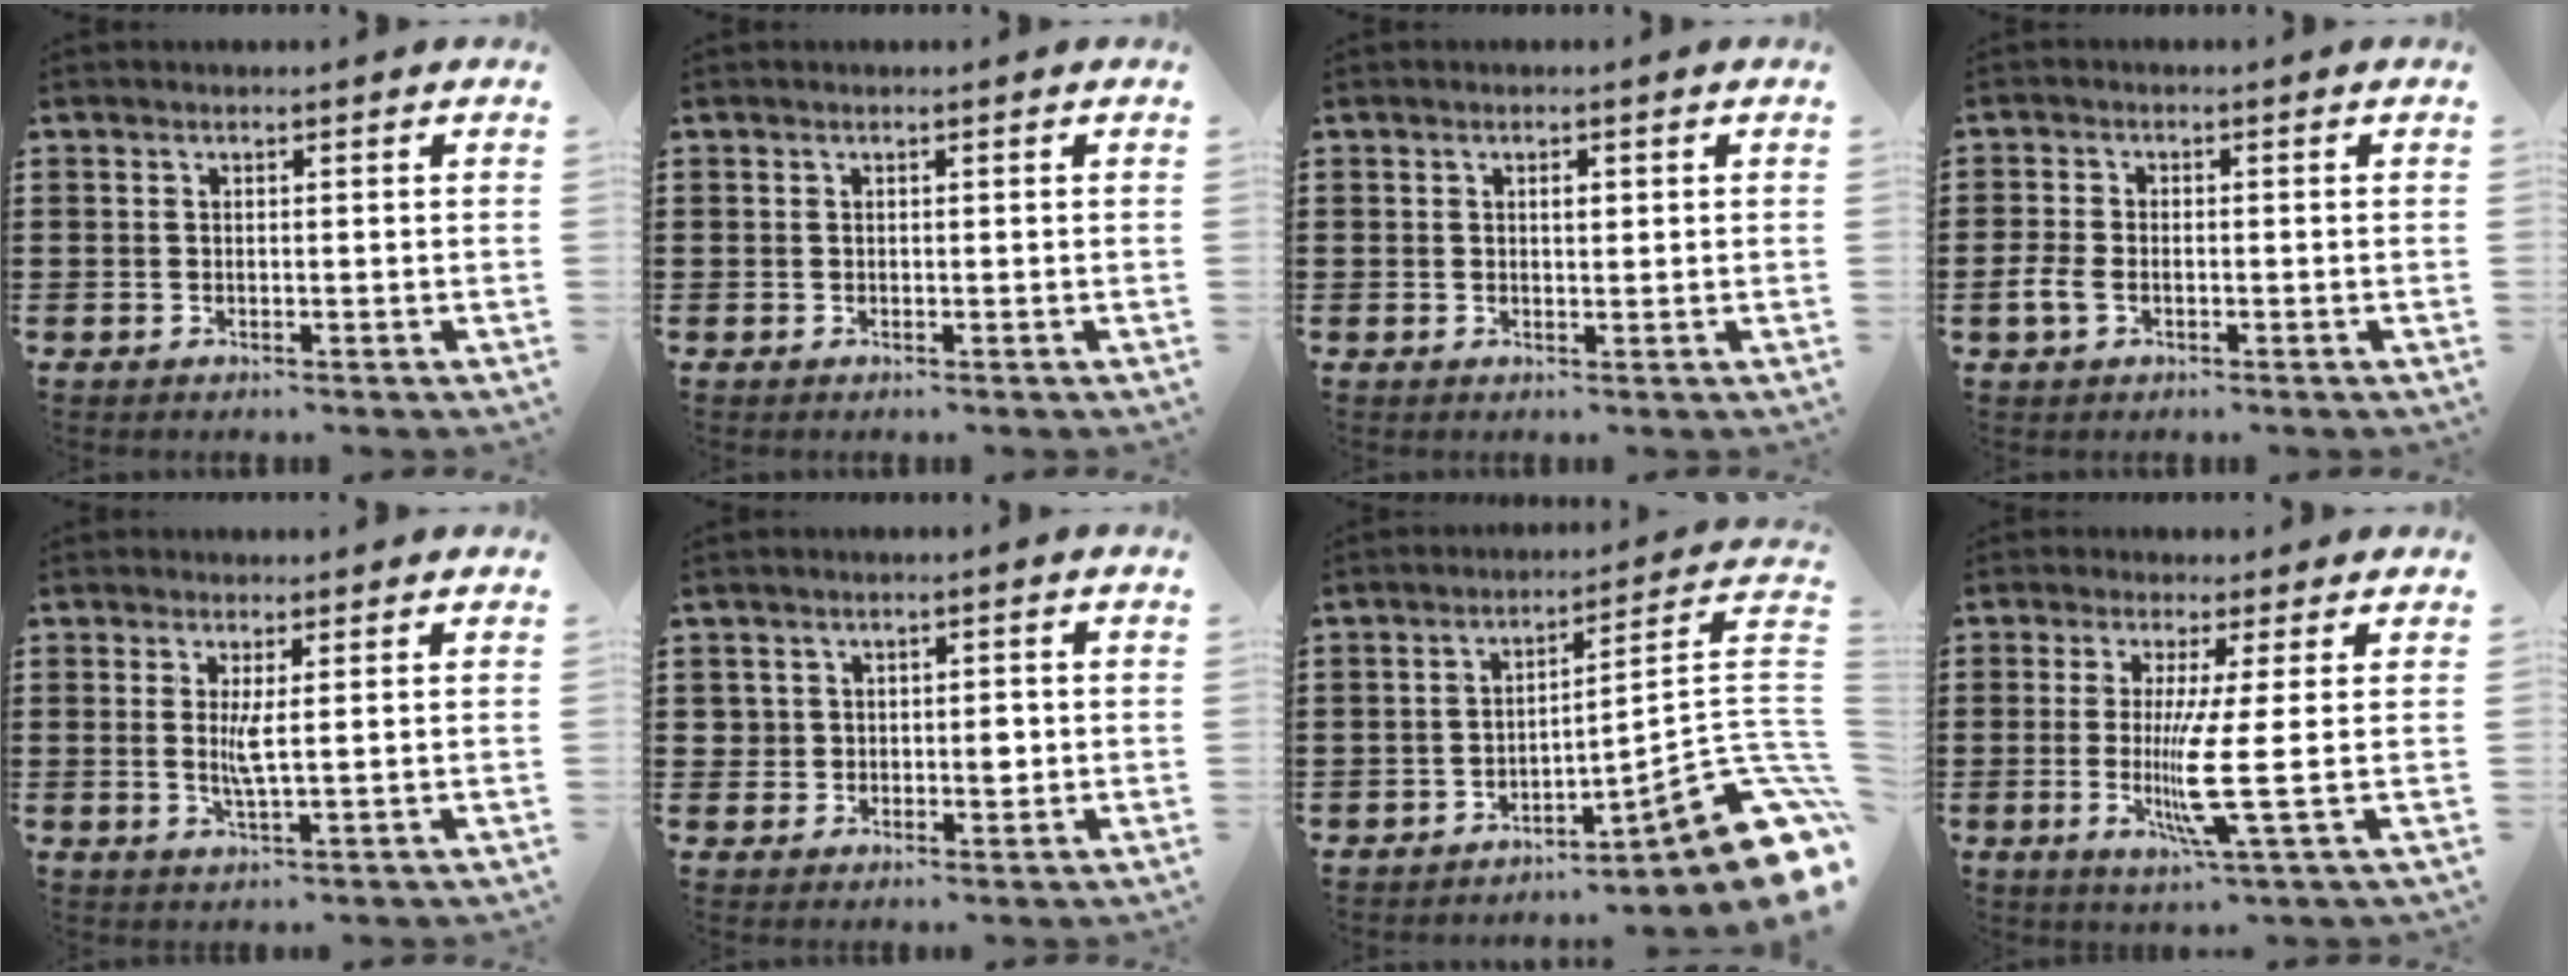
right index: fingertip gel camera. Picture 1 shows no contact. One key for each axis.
{"total": 0.0}
{"total": 1.3, "fx": 0.4, "fy": 0.6, "fz": 1.1, "tx": -0.021, "ty": 0.005, "tz": 0.006}
{"total": 2.9, "fx": -1.1, "fy": 1.8, "fz": 2.0, "tx": -0.052, "ty": -0.003, "tz": -0.024}
{"total": 3.3, "fx": 0.6, "fy": 0.1, "fz": 3.2, "tx": -0.072, "ty": -0.008, "tz": 0.007}
{"total": 2.9, "fx": 0.0, "fy": 2.2, "fz": 1.8, "tx": -0.027, "ty": 0.000, "tz": -0.006}
{"total": 9.4, "fx": -4.1, "fy": 2.5, "fz": 8.0, "tx": -0.098, "ty": -0.017, "tz": -0.082}
{"total": 8.1, "fx": -0.5, "fy": -0.8, "fz": 8.0, "tx": -0.163, "ty": -0.031, "tz": -0.016}